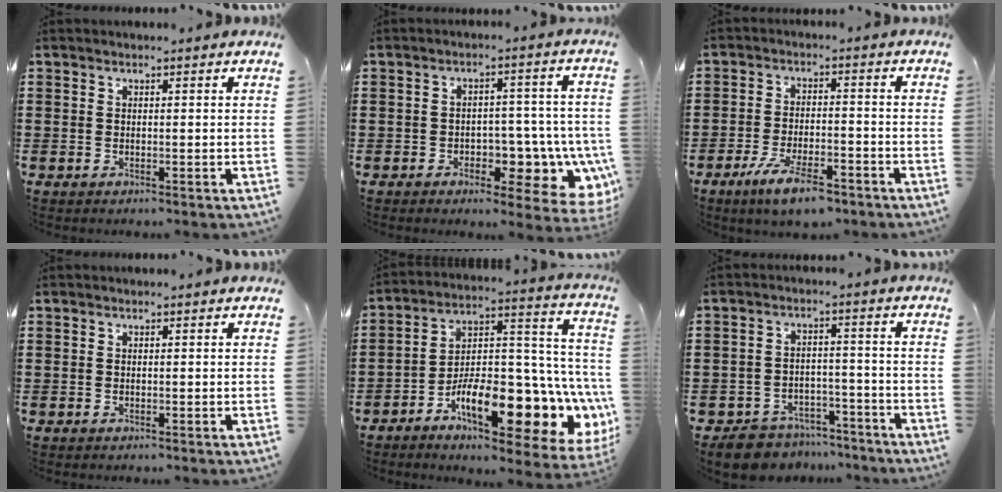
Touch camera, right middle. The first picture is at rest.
{"total": 5.7, "force": [-1.7, 4.1, 3.6], "torque": [-0.066, -0.013, -0.028]}
{"total": 7.0, "force": [-5.0, 1.8, 4.6], "torque": [-0.098, -0.005, -0.092]}
{"total": 0.0}
{"total": 14.7, "force": [-7.4, 5.4, 11.6], "torque": [-0.195, -0.019, -0.123]}
{"total": 6.3, "force": [-6.1, 1.4, 0.6], "torque": [-0.020, 0.016, -0.122]}